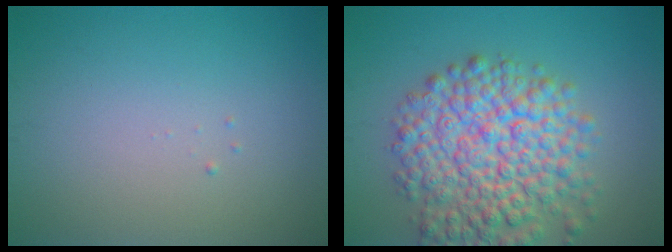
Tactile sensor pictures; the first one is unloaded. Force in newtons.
{"total": 9.2, "press": 9.2, "slide": 0.4}